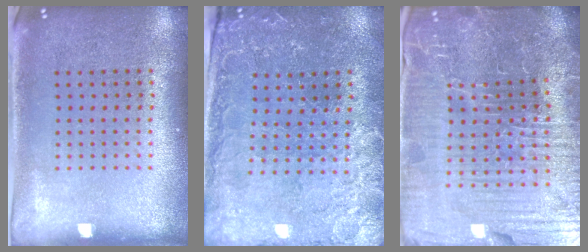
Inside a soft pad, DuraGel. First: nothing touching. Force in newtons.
{"total": 1.0, "press": 0.9, "slide": 0.3}
{"total": 6.8, "press": 6.3, "slide": 2.7}